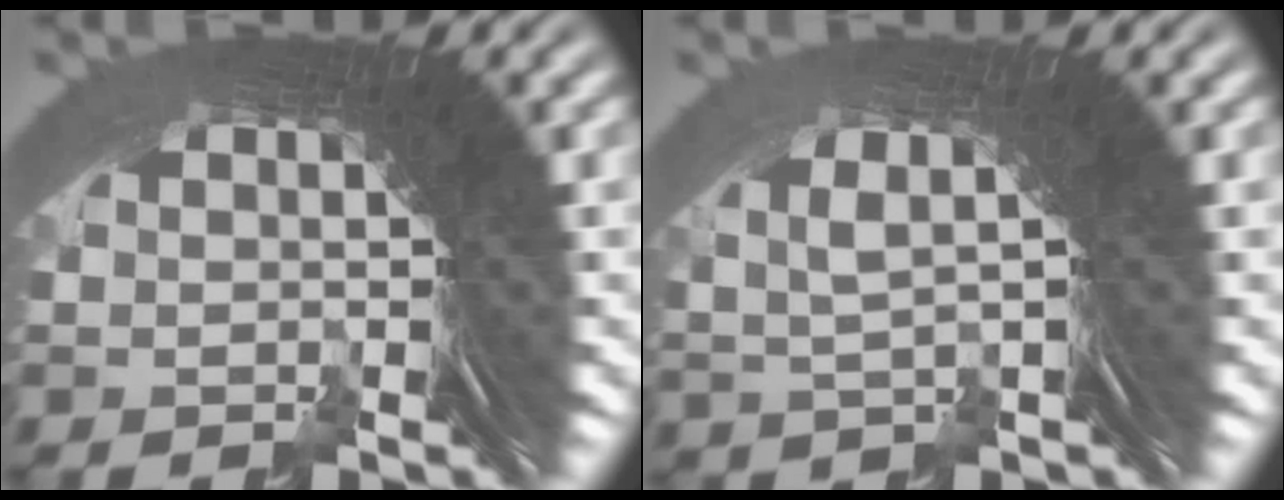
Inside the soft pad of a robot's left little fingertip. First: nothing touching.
{"total": 5.1, "force": [2.4, 1.4, 4.2], "torque": [-0.069, 0.019, 0.032]}